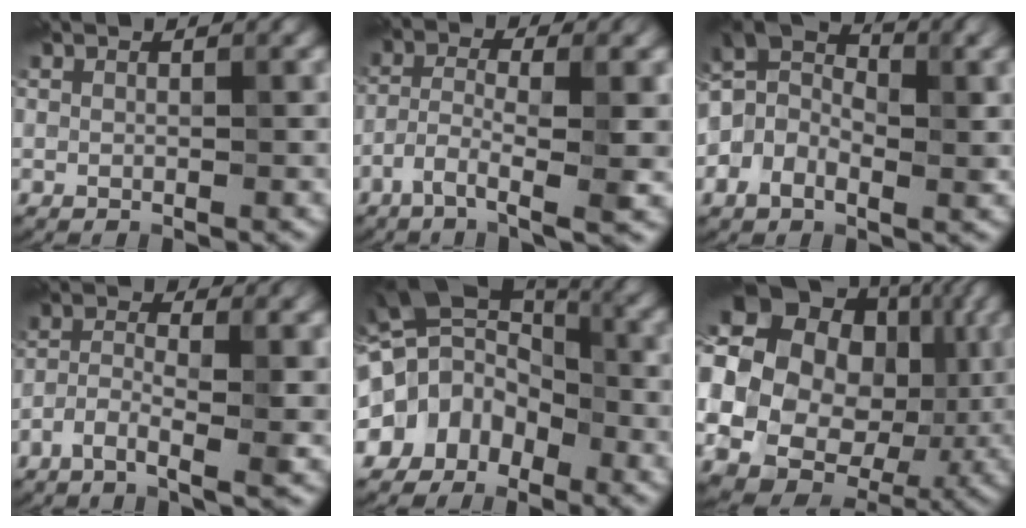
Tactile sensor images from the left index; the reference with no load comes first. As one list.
[{"total": 5.6, "force": [-2.3, 1.0, 5.0], "torque": [-0.095, 0.001, -0.049]}, {"total": 6.1, "force": [-1.1, 3.9, 4.6], "torque": [-0.081, 0.015, -0.033]}, {"total": 4.1, "force": [-1.8, 1.0, 3.6], "torque": [-0.079, 0.001, -0.042]}, {"total": 10.8, "force": [-1.7, 8.7, 6.1], "torque": [-0.096, 0.032, -0.059]}, {"total": 23.6, "force": [1.8, 20.6, 11.3], "torque": [-0.237, 0.027, 0.022]}]